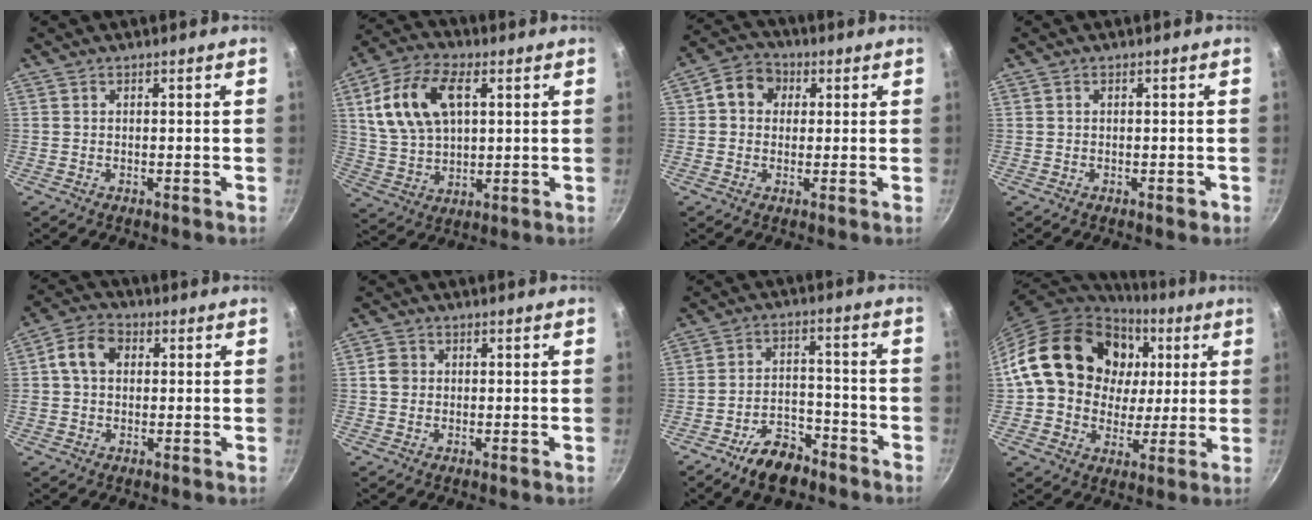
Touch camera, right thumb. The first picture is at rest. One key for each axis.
{"total": 20.4, "fx": 7.8, "fy": 12.3, "fz": 14.2, "tx": -0.246, "ty": -0.009, "tz": 0.143}
{"total": 7.0, "fx": 1.5, "fy": 6.1, "fz": 3.2, "tx": -0.026, "ty": 0.010, "tz": 0.007}
{"total": 1.4, "fx": -0.3, "fy": 0.8, "fz": 1.1, "tx": -0.010, "ty": 0.006, "tz": -0.004}
{"total": 7.5, "fx": 1.4, "fy": 5.7, "fz": 4.7, "tx": -0.069, "ty": 0.017, "tz": 0.011}
{"total": 2.6, "fx": 0.2, "fy": 2.3, "fz": 1.0, "tx": -0.010, "ty": 0.007, "tz": -0.001}
{"total": 9.5, "fx": -6.6, "fy": 5.0, "fz": 4.7, "tx": -0.058, "ty": 0.051, "tz": -0.108}
{"total": 23.5, "fx": 5.4, "fy": 18.7, "fz": 13.1, "tx": -0.211, "ty": 0.022, "tz": 0.096}